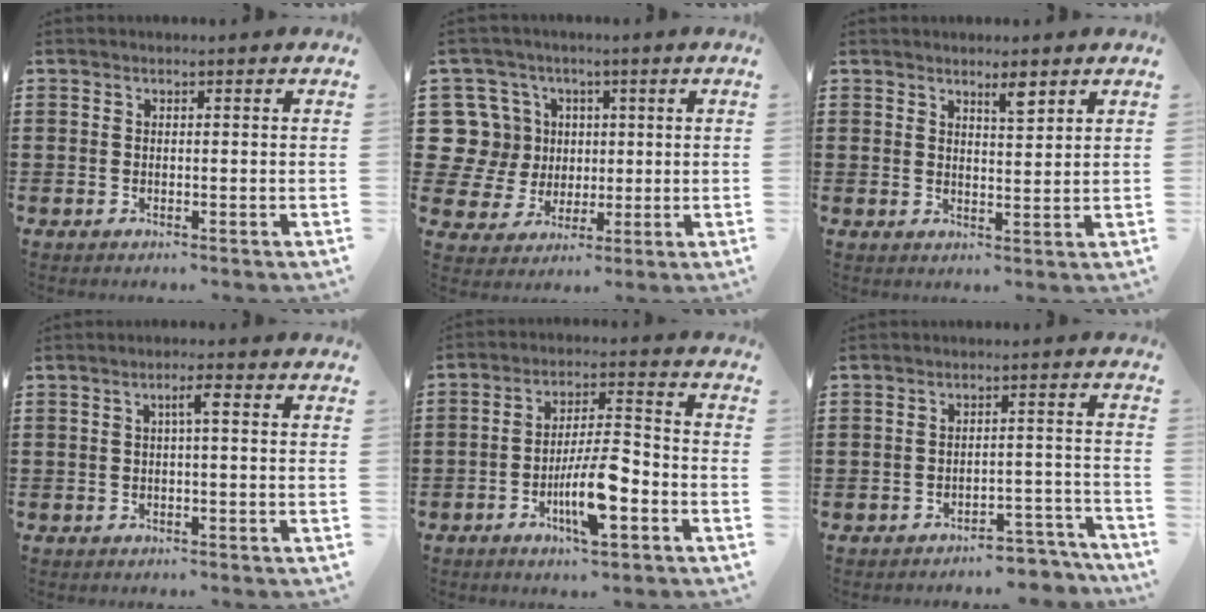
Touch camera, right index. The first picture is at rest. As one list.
[{"total": 10.5, "force": [2.2, 9.9, 2.7], "torque": [-0.119, 0.008, 0.049]}, {"total": 3.3, "force": [2.6, 0.7, 1.9], "torque": [-0.026, -0.004, 0.043]}, {"total": 2.3, "force": [0.3, 0.2, 2.3], "torque": [-0.046, 0.004, 0.002]}, {"total": 9.3, "force": [-3.7, 2.5, 8.1], "torque": [-0.157, -0.001, -0.068]}, {"total": 4.0, "force": [-3.9, 0.6, 0.7], "torque": [-0.013, 0.006, -0.081]}]